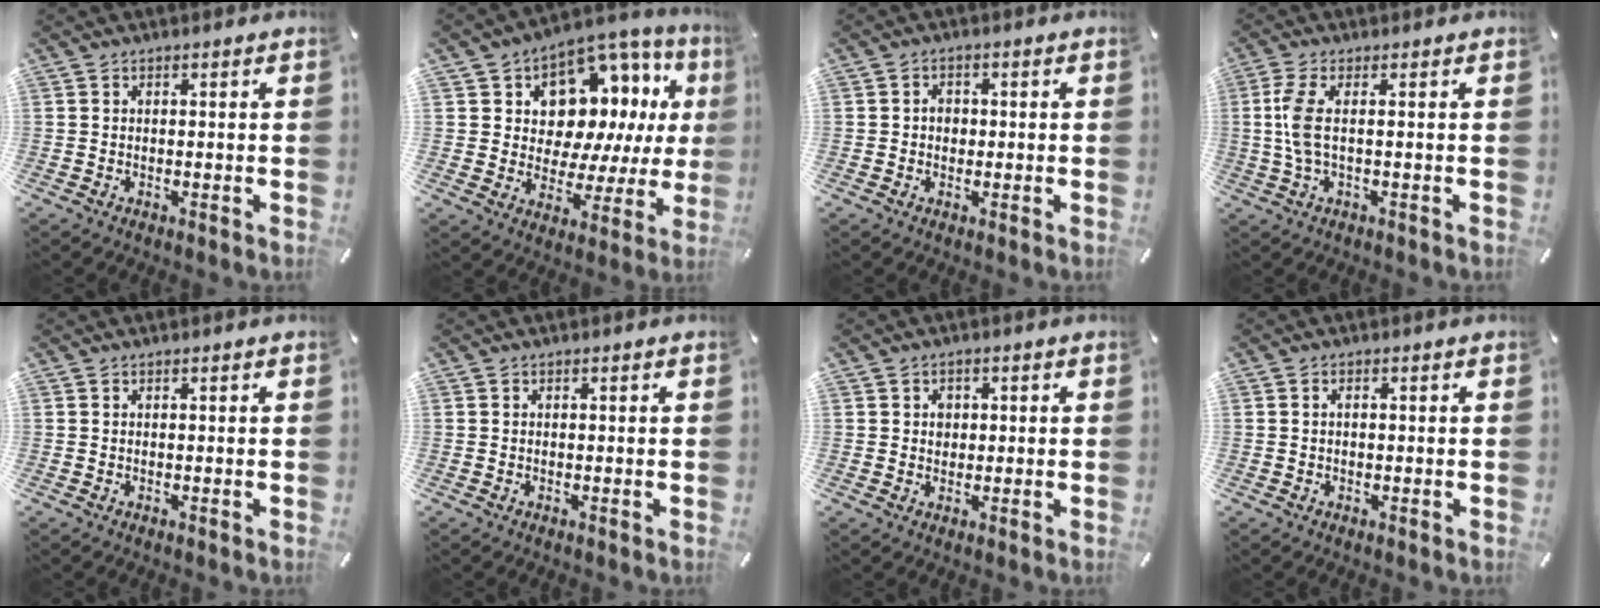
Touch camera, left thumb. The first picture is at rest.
{"total": 12.9, "force": [5.9, 9.5, 6.4], "torque": [-0.095, -0.063, 0.112]}
{"total": 2.5, "force": [-0.4, 2.2, 1.2], "torque": [-0.016, 0.003, -0.011]}
{"total": 5.7, "force": [0.2, 1.4, 5.5], "torque": [-0.130, -0.013, -0.003]}
{"total": 0.0}
{"total": 0.0}
{"total": 2.4, "force": [0.1, 2.1, 1.0], "torque": [-0.006, 0.000, -0.004]}
{"total": 1.0, "force": [0.0, 0.6, 0.8], "torque": [-0.017, 0.003, -0.001]}